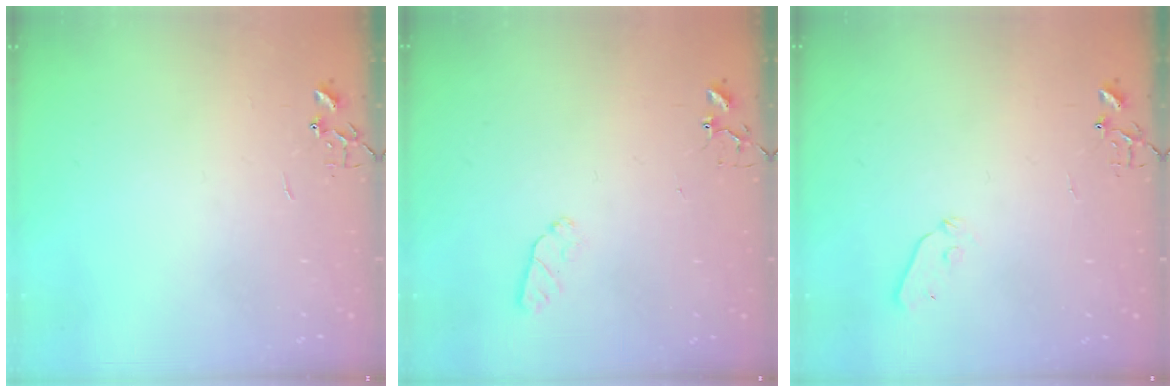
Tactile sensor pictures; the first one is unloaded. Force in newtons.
{"total": 5.0, "press": 4.9, "slide": 0.7}
{"total": 4.0, "press": 4.0, "slide": 0.5}